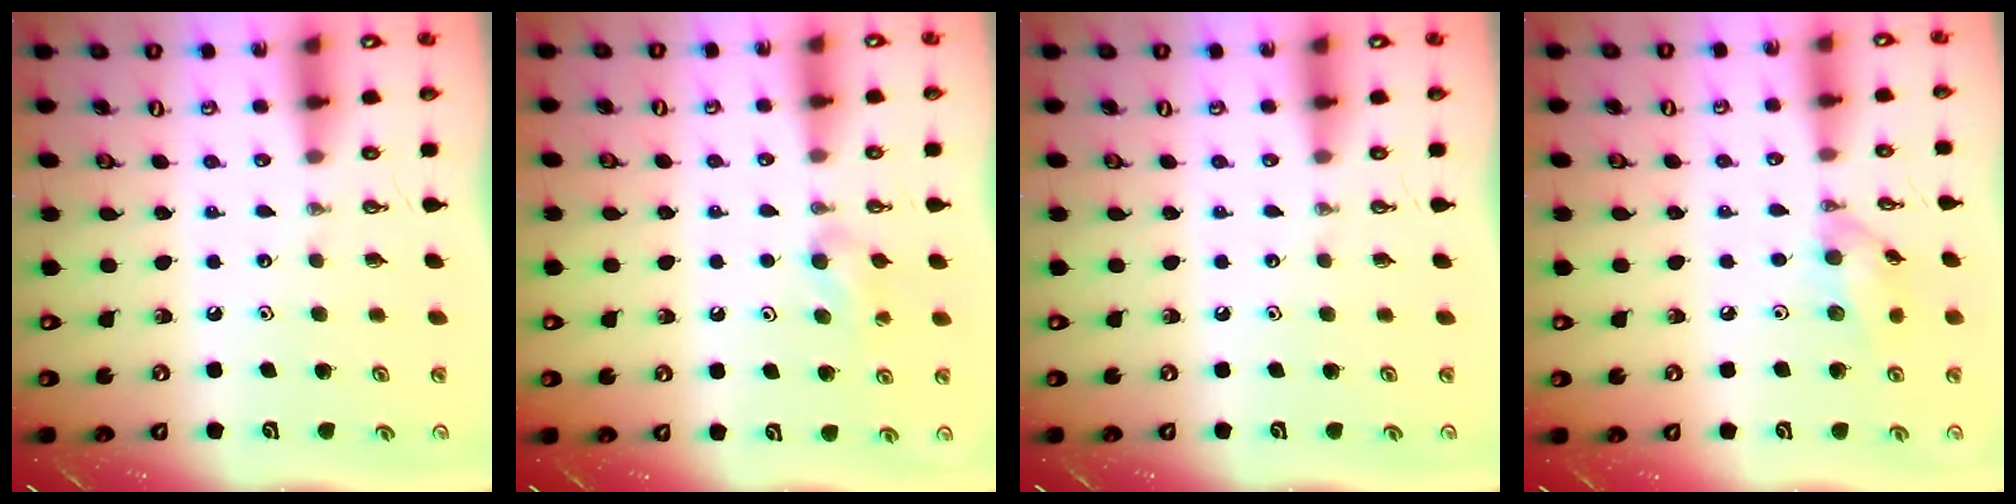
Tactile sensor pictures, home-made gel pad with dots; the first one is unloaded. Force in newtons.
{"total": 7.7, "press": 3.9, "slide": 6.6}
{"total": 0.0}
{"total": 9.6, "press": 9.6, "slide": 0.4}